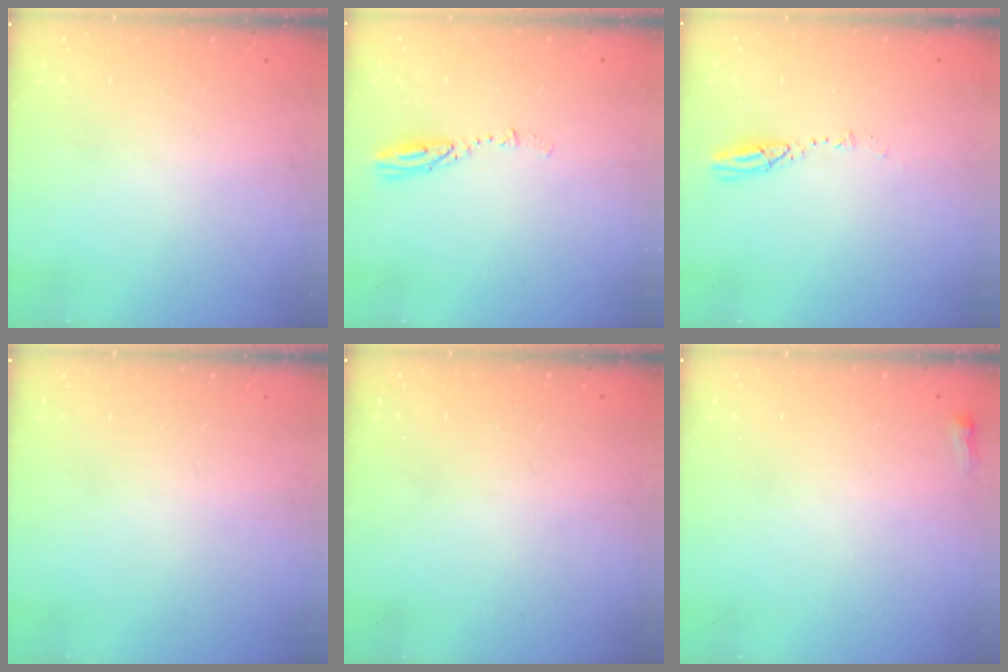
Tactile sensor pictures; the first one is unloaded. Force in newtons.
{"total": 3.8, "press": 3.8, "slide": 0.2}
{"total": 5.2, "press": 5.2, "slide": 0.4}
{"total": 0.0}
{"total": 0.0}
{"total": 2.2, "press": 2.2, "slide": 0.6}